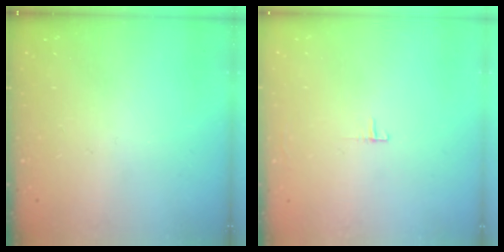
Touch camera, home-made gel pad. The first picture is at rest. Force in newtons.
{"total": 3.6, "press": 3.5, "slide": 0.3}